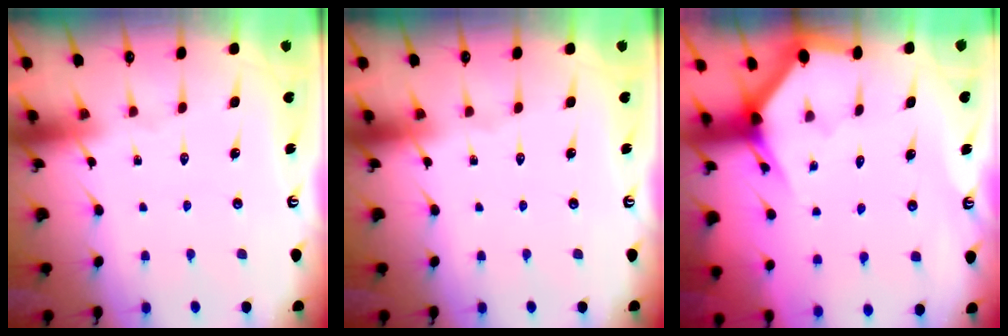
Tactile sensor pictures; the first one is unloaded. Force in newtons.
{"total": 0.0}
{"total": 2.6, "press": 2.6, "slide": 0.1}